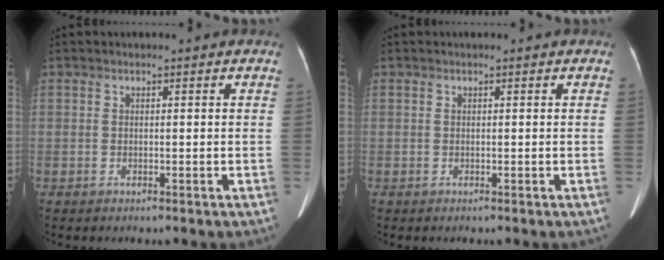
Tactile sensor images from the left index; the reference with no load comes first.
{"total": 0.0}